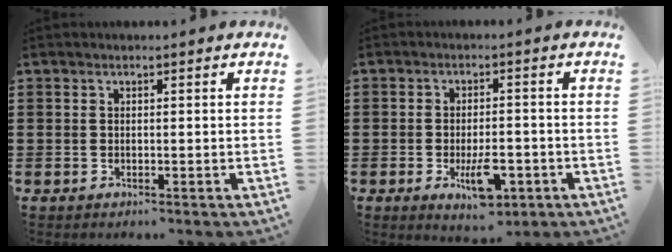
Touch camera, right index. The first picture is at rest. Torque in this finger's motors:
{"motor_torque": [0.66, -0.52, 0.18, 0.10]}